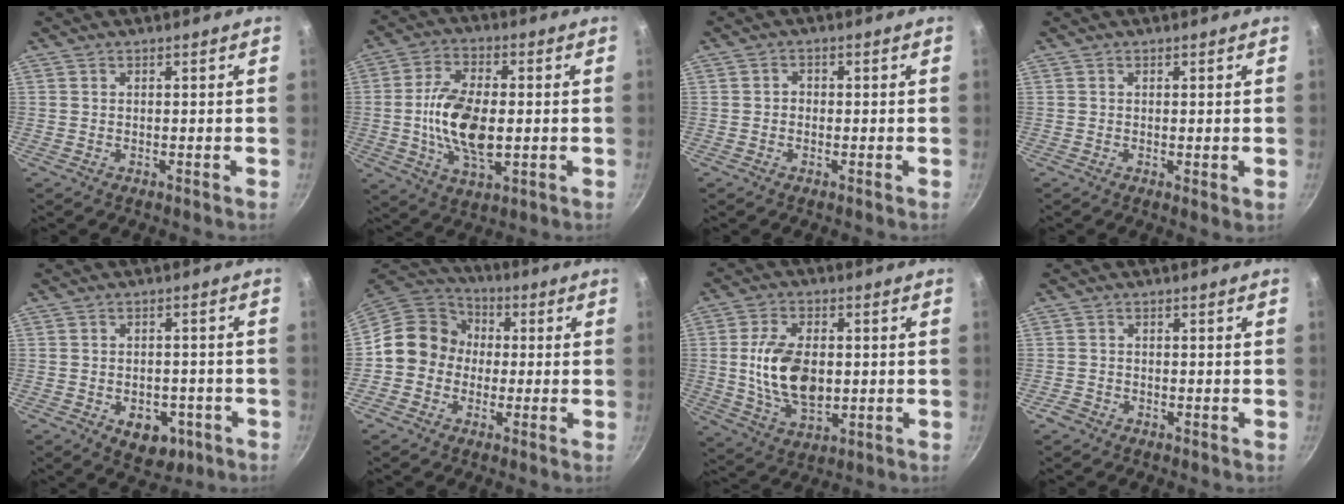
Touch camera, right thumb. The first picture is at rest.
{"total": 13.7, "force": [-0.7, 7.2, 11.6], "torque": [-0.213, 0.009, -0.017]}
{"total": 1.5, "force": [-0.3, 1.3, 0.7], "torque": [-0.008, 0.007, -0.008]}
{"total": 1.1, "force": [0.0, 0.2, 1.1], "torque": [-0.017, -0.007, -0.001]}
{"total": 8.1, "force": [-3.3, 5.4, 5.0], "torque": [-0.038, 0.012, -0.034]}
{"total": 11.1, "force": [-0.3, 10.1, 4.5], "torque": [-0.034, 0.027, -0.029]}
{"total": 13.2, "force": [0.1, 7.9, 10.6], "torque": [-0.181, -0.003, 0.005]}
{"total": 1.8, "force": [-1.4, 1.1, 0.4], "torque": [-0.011, 0.010, -0.024]}